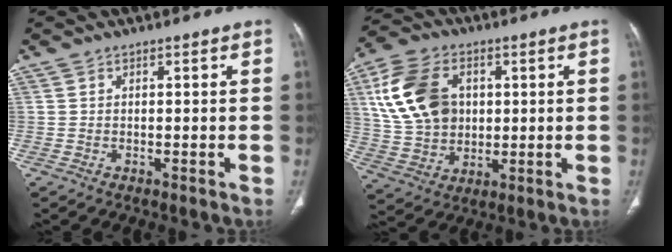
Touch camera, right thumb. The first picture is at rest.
{"total": 15.7, "force": [3.6, 11.6, 10.1], "torque": [-0.176, 0.003, 0.071]}